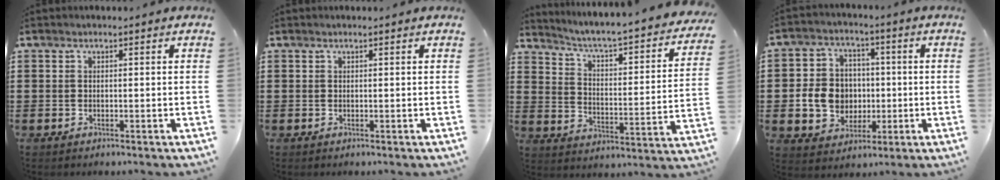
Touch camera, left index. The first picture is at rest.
{"total": 0.0}
{"total": 3.2, "force": [2.7, -0.2, 1.8], "torque": [-0.052, -0.040, 0.030]}
{"total": 8.2, "force": [-0.7, 7.4, 3.3], "torque": [-0.081, 0.015, -0.013]}